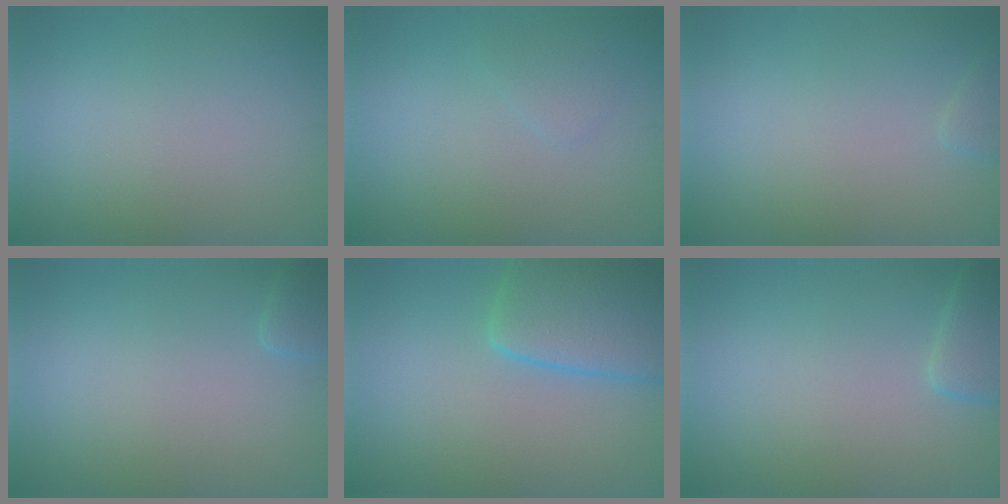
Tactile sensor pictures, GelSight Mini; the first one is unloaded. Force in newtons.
{"total": 0.9, "press": 0.9, "slide": 0.0}
{"total": 0.9, "press": 0.9, "slide": 0.1}
{"total": 1.3, "press": 1.3, "slide": 0.1}
{"total": 7.1, "press": 7.1, "slide": 0.4}
{"total": 2.3, "press": 2.3, "slide": 0.2}